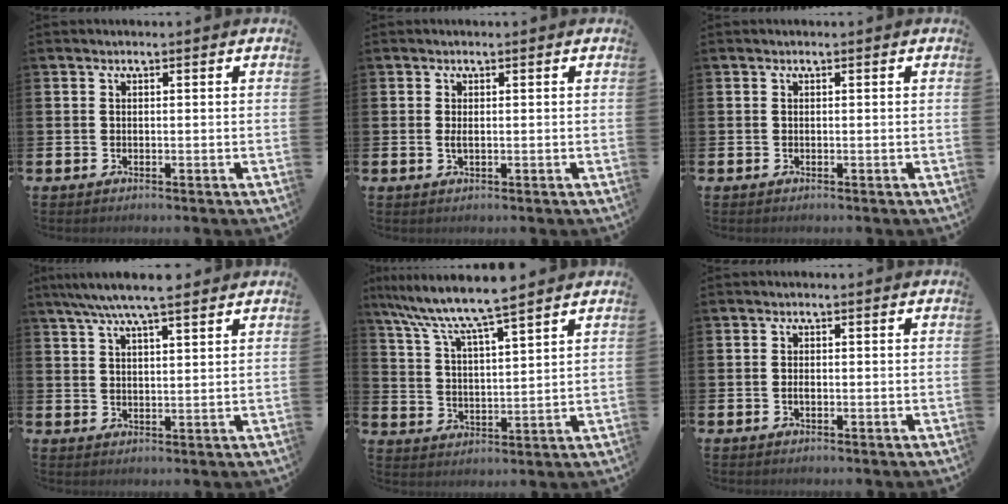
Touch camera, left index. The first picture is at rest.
{"total": 1.1, "force": [0.0, 0.3, 1.0], "torque": [-0.011, -0.002, -0.002]}
{"total": 0.0}
{"total": 6.6, "force": [5.9, 0.9, 3.0], "torque": [-0.070, -0.014, 0.106]}
{"total": 8.3, "force": [7.6, 0.3, 3.4], "torque": [-0.096, -0.040, 0.133]}
{"total": 0.8, "force": [-0.2, 0.4, 0.7], "torque": [-0.014, 0.001, -0.004]}